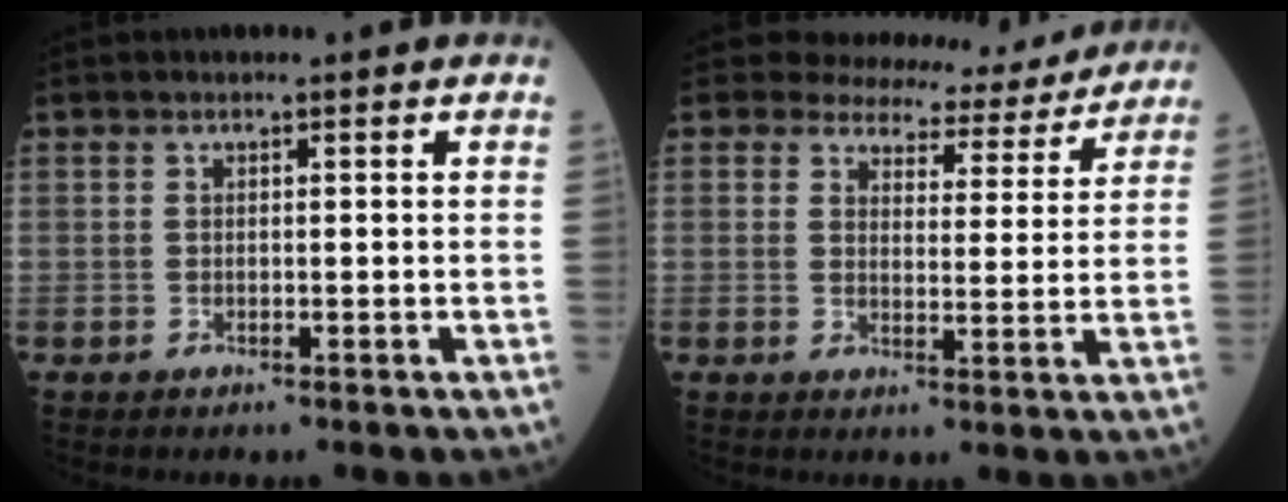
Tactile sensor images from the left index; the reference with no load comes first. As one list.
[{"total": 10.3, "force": [9.9, 2.9, 0.9], "torque": [0.000, -0.012, 0.110]}]